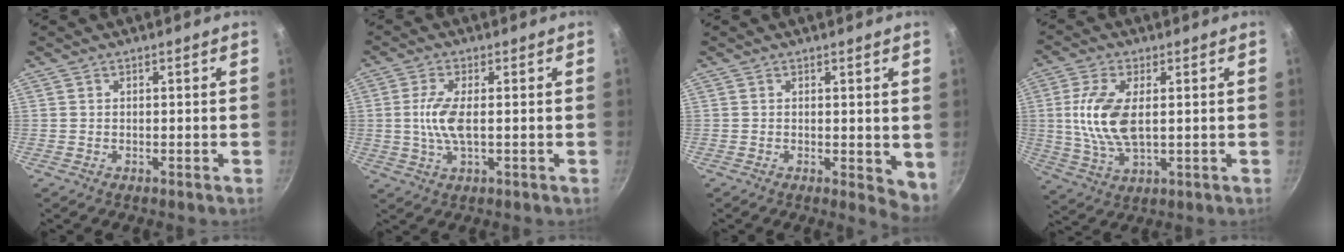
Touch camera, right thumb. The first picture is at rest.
{"total": 6.3, "force": [0.0, 2.1, 5.9], "torque": [-0.132, 0.001, -0.003]}
{"total": 4.4, "force": [0.4, 2.1, 3.9], "torque": [-0.045, -0.010, 0.007]}
{"total": 11.1, "force": [1.1, 5.3, 9.6], "torque": [-0.193, -0.003, 0.023]}